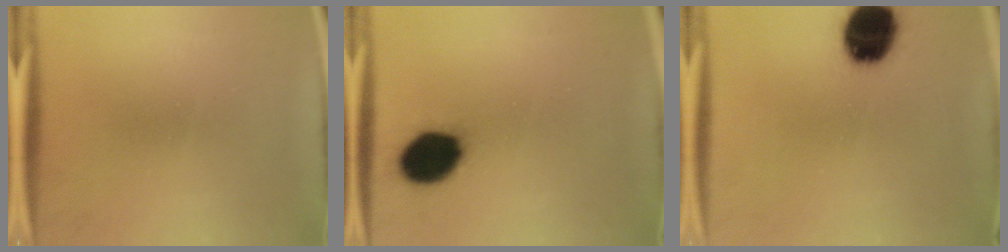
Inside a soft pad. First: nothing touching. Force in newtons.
{"total": 13.2}
{"total": 15.0}